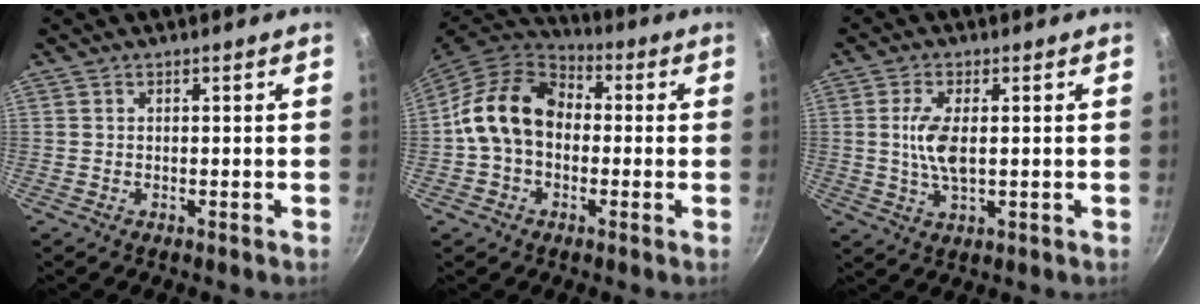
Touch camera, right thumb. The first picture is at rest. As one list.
[{"total": 14.5, "force": [-0.7, 10.7, 9.8], "torque": [-0.168, 0.036, -0.025]}, {"total": 6.4, "force": [0.5, 2.7, 5.8], "torque": [-0.126, -0.007, 0.012]}]